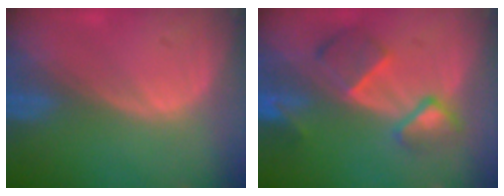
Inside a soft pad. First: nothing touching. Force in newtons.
{"total": 7.3, "press": 6.6, "slide": 2.9}